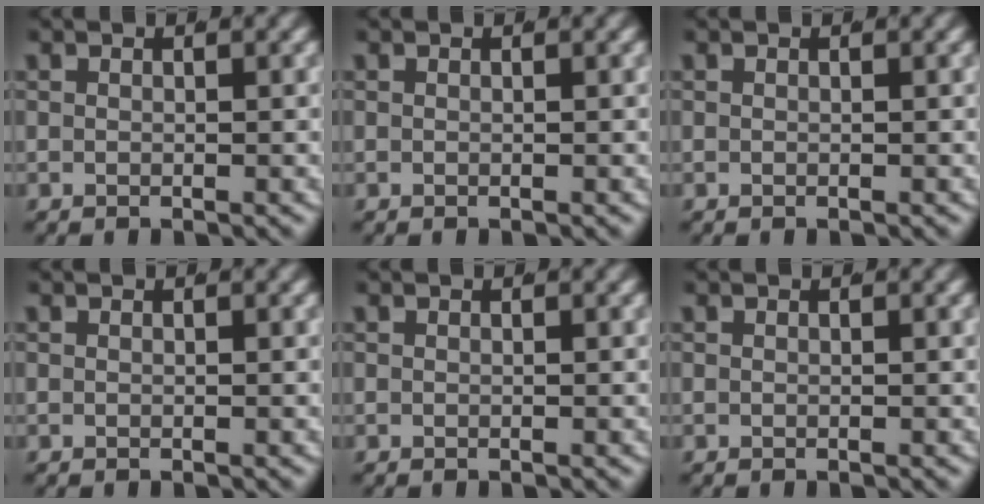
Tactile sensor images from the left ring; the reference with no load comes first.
{"total": 0.0}
{"total": 0.0}
{"total": 0.0}
{"total": 0.0}
{"total": 0.0}